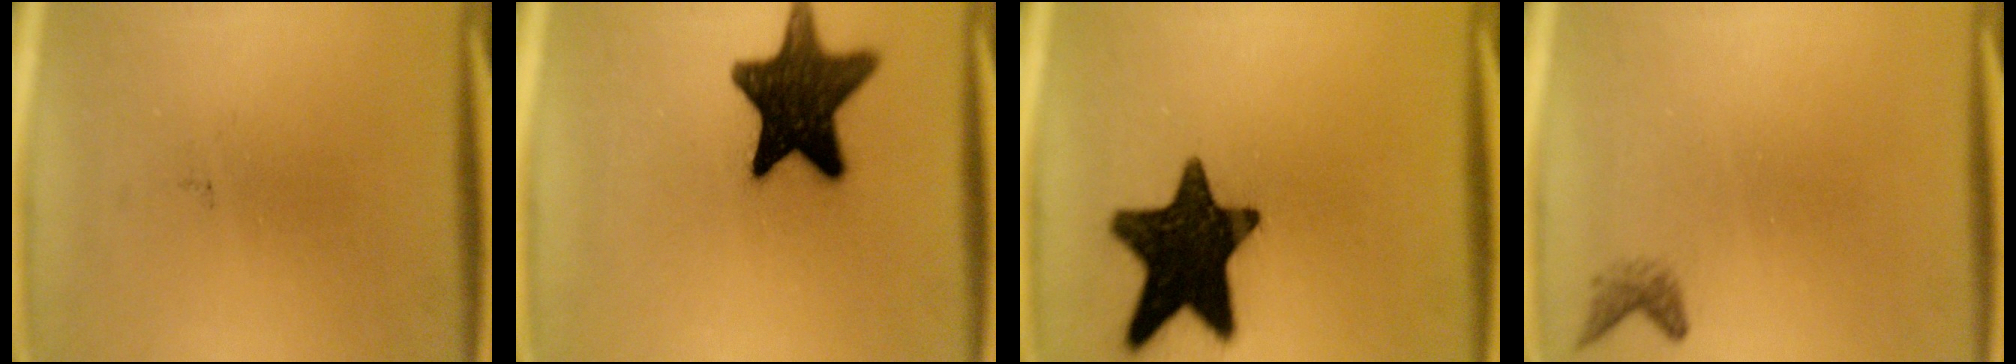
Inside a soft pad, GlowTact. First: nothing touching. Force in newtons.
{"total": 16.0}
{"total": 17.4}
{"total": 1.3}